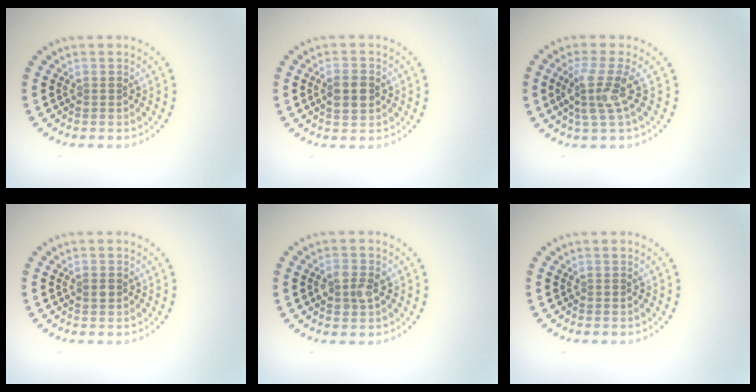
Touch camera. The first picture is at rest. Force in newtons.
{"total": 2.7, "press": 2.7, "slide": 0.1}
{"total": 3.2, "press": 2.5, "slide": 1.9}
{"total": 1.1, "press": 1.1, "slide": 0.1}
{"total": 2.1, "press": 2.1, "slide": 0.1}
{"total": 0.0}